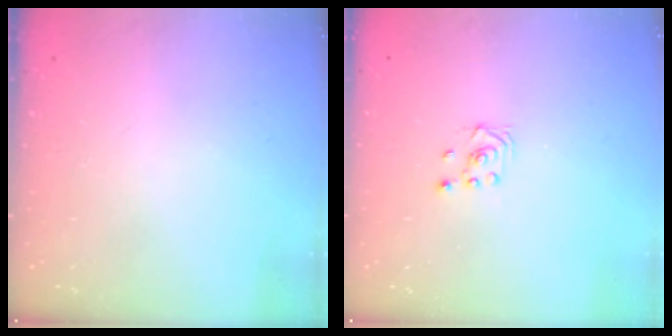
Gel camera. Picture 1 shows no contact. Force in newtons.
{"total": 1.6, "press": 1.4, "slide": 0.9}